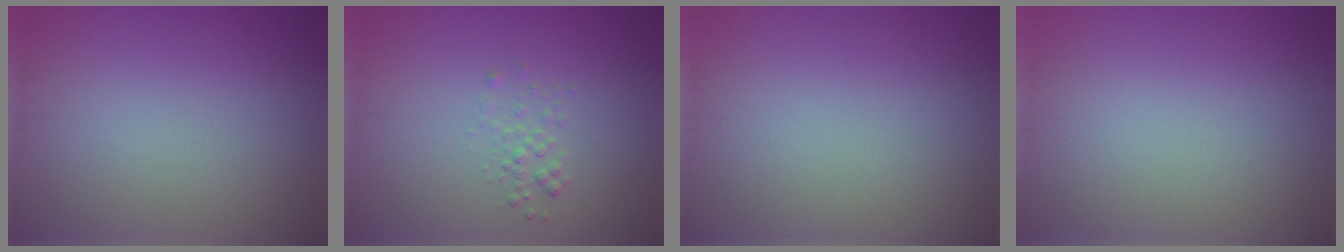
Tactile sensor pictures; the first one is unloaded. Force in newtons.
{"total": 1.1, "press": 1.1, "slide": 0.1}
{"total": 0.0}
{"total": 0.0}